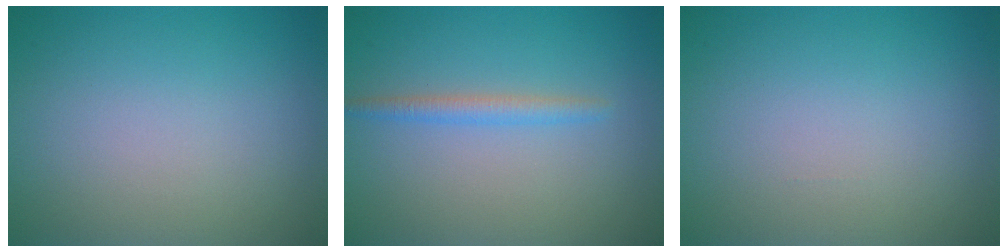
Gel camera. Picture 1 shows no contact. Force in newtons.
{"total": 1.6, "press": 1.6, "slide": 0.0}
{"total": 0.0}